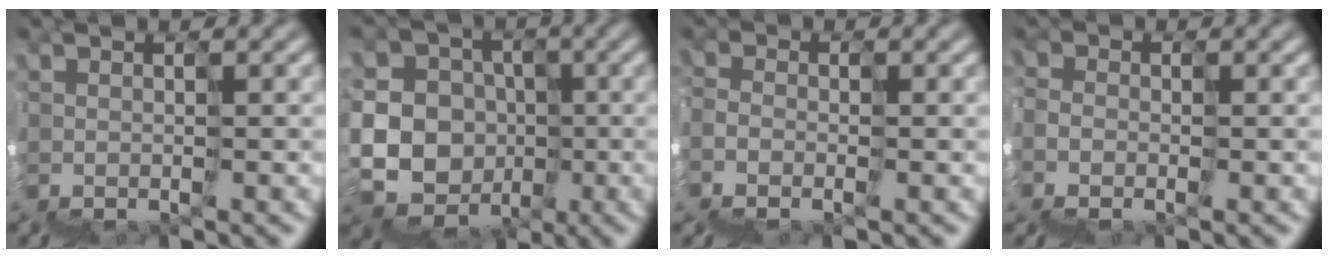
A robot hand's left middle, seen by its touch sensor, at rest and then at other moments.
{"total": 12.6, "force": [-4.2, 11.9, 0.9], "torque": [-0.022, 0.002, -0.077]}
{"total": 3.0, "force": [-2.9, 0.9, 0.0], "torque": [0.007, -0.019, -0.049]}
{"total": 3.2, "force": [-2.6, 1.6, 0.9], "torque": [-0.009, -0.021, -0.043]}